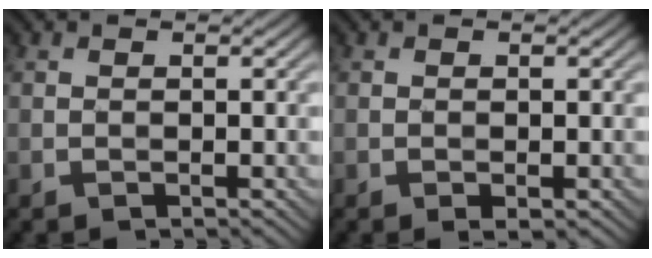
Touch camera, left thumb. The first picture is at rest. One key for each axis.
{"total": 0.9, "fx": -0.3, "fy": 0.4, "fz": 0.7, "tx": -0.011, "ty": 0.000, "tz": -0.003}